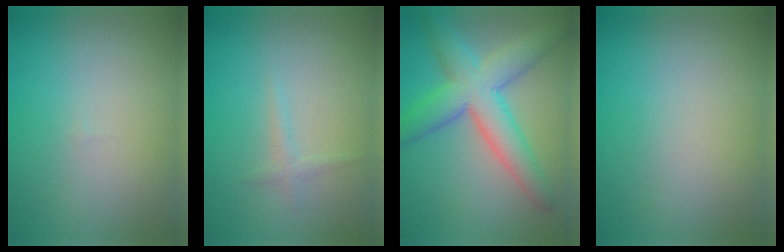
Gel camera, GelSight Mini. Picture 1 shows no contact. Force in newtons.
{"total": 1.0, "press": 1.0, "slide": 0.1}
{"total": 7.4, "press": 7.3, "slide": 0.4}
{"total": 0.0}